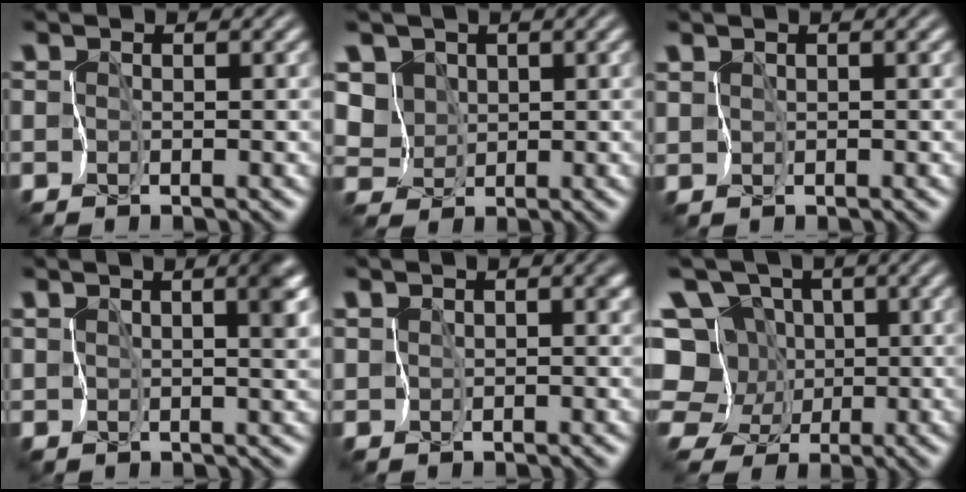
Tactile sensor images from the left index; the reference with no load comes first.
{"total": 4.8, "force": [1.9, 4.0, 2.0], "torque": [-0.031, 0.020, 0.022]}
{"total": 0.0}
{"total": 5.1, "force": [2.0, 2.2, 4.2], "torque": [-0.058, 0.004, 0.032]}
{"total": 1.2, "force": [0.6, 0.7, 0.8], "torque": [-0.020, 0.000, 0.012]}
{"total": 8.9, "force": [-0.6, 8.1, 3.6], "torque": [-0.079, 0.044, -0.051]}